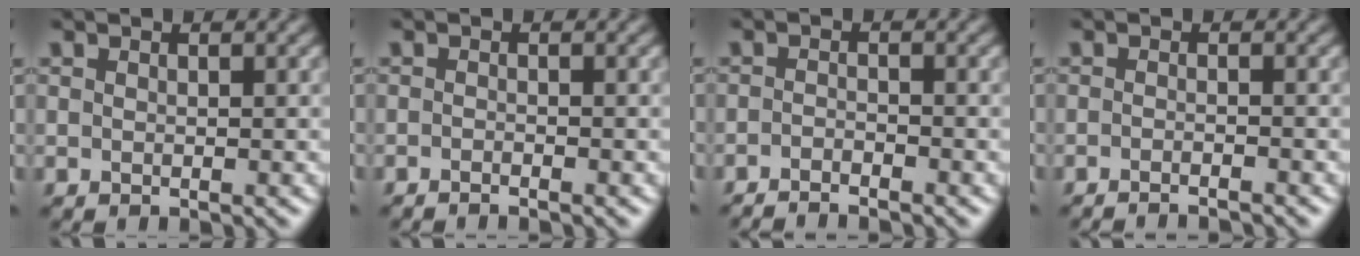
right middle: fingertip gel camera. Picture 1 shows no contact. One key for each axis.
{"total": 0.9, "fx": -0.7, "fy": 0.2, "fz": 0.5, "tx": -0.009, "ty": -0.002, "tz": -0.016}
{"total": 2.1, "fx": -1.8, "fy": 0.4, "fz": 1.0, "tx": -0.017, "ty": -0.002, "tz": -0.038}
{"total": 2.3, "fx": -1.8, "fy": 0.5, "fz": 1.3, "tx": -0.010, "ty": -0.001, "tz": -0.033}